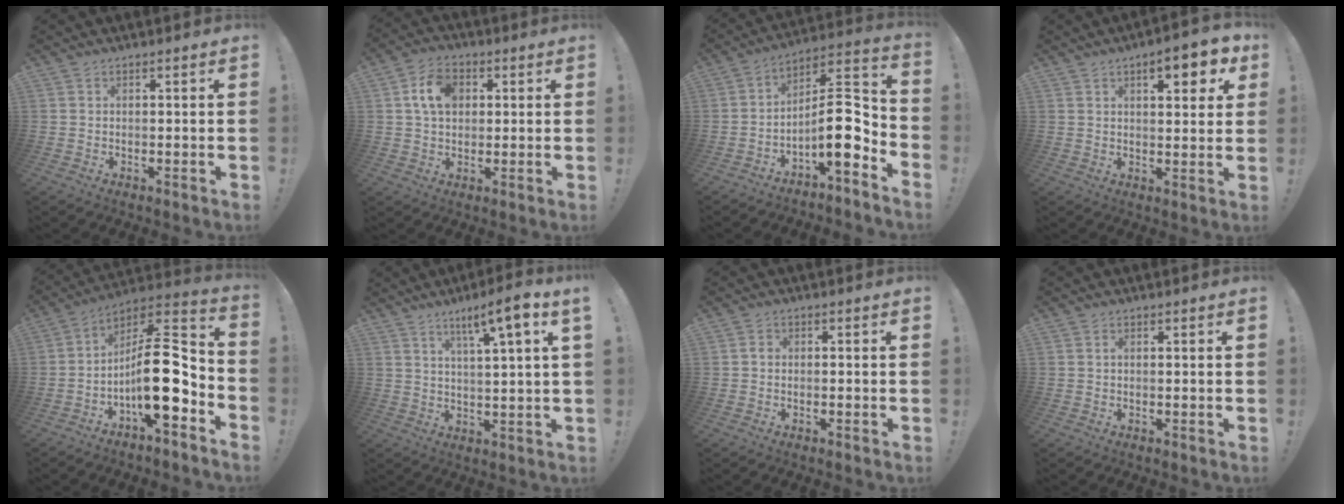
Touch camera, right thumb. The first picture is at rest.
{"total": 9.4, "force": [2.7, 6.7, 6.0], "torque": [-0.100, 0.011, 0.053]}
{"total": 13.6, "force": [-3.6, 4.8, 12.2], "torque": [-0.188, 0.010, -0.058]}
{"total": 8.7, "force": [4.3, 2.8, 7.0], "torque": [-0.084, -0.017, 0.066]}
{"total": 19.5, "force": [-4.6, 6.8, 17.7], "torque": [-0.287, 0.017, -0.074]}
{"total": 9.0, "force": [4.7, 0.0, 7.6], "torque": [-0.115, -0.027, 0.068]}
{"total": 1.2, "force": [-0.8, 0.7, 0.6], "torque": [-0.011, 0.005, -0.015]}
{"total": 0.5, "force": [-0.1, 0.1, 0.5], "torque": [-0.012, 0.002, -0.002]}